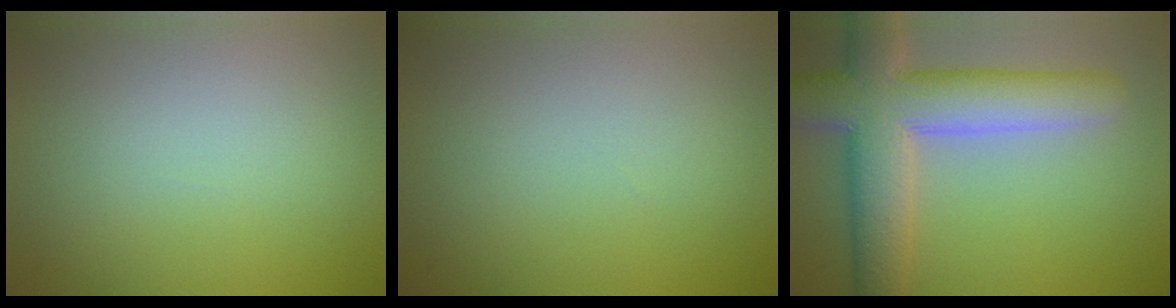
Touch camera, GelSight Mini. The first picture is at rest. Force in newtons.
{"total": 0.0}
{"total": 9.0, "press": 9.0, "slide": 0.9}